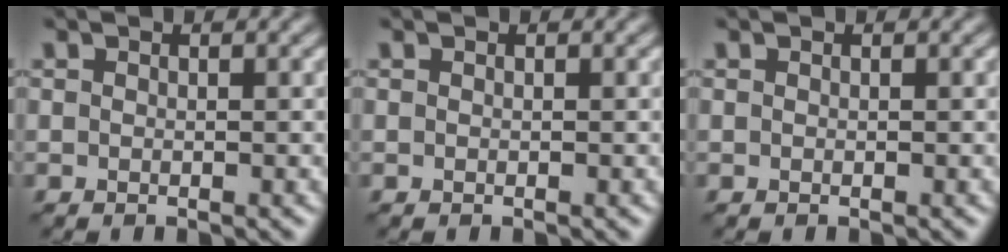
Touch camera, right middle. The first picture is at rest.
{"total": 0.0}
{"total": 0.0}